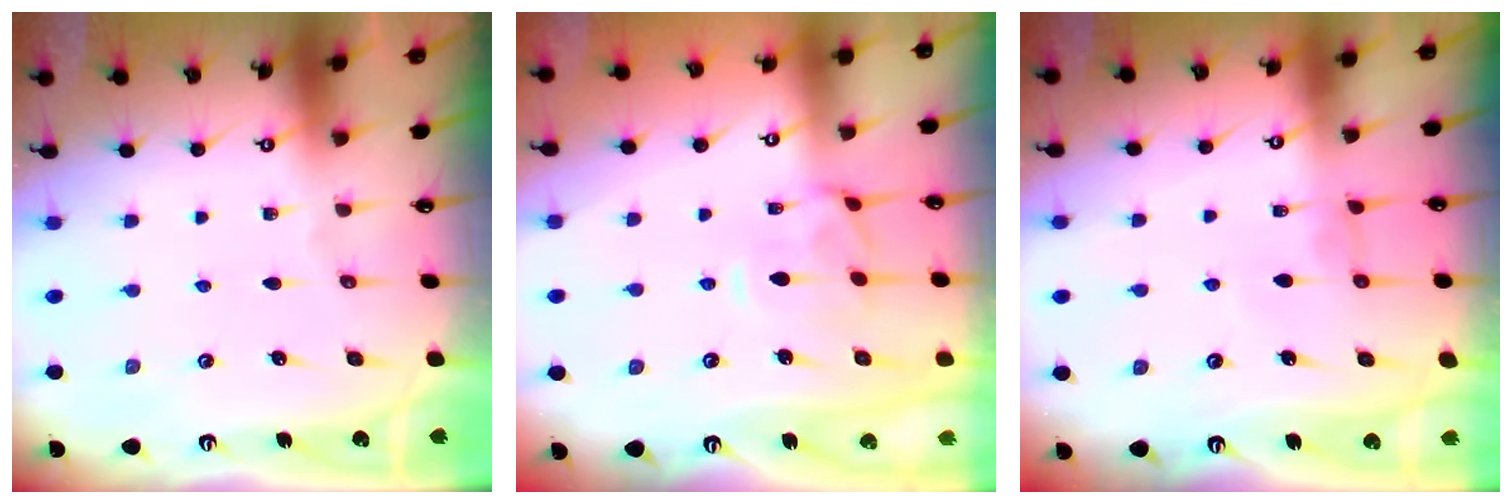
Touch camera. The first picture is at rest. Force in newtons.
{"total": 2.6, "press": 2.4, "slide": 1.0}
{"total": 0.6, "press": 0.5, "slide": 0.4}